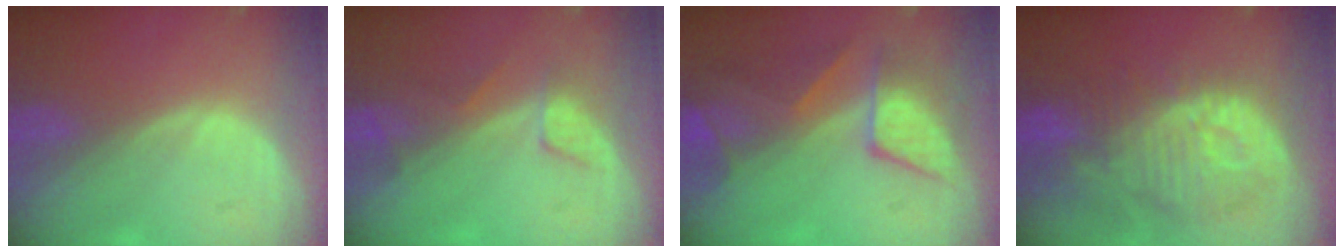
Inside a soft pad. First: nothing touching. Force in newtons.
{"total": 3.6, "press": 3.3, "slide": 1.4}
{"total": 8.4, "press": 8.1, "slide": 2.2}
{"total": 12.8, "press": 11.3, "slide": 5.8}